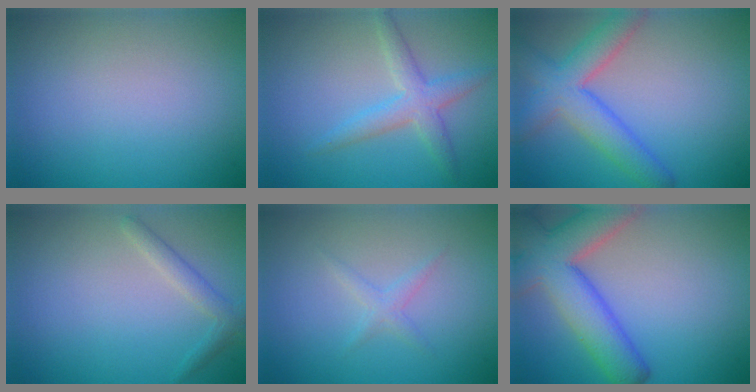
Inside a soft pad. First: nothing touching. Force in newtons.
{"total": 2.9, "press": 2.9, "slide": 0.3}
{"total": 5.4, "press": 5.4, "slide": 0.3}
{"total": 1.7, "press": 1.7, "slide": 0.0}
{"total": 1.1, "press": 1.1, "slide": 0.1}
{"total": 8.2, "press": 8.2, "slide": 0.5}